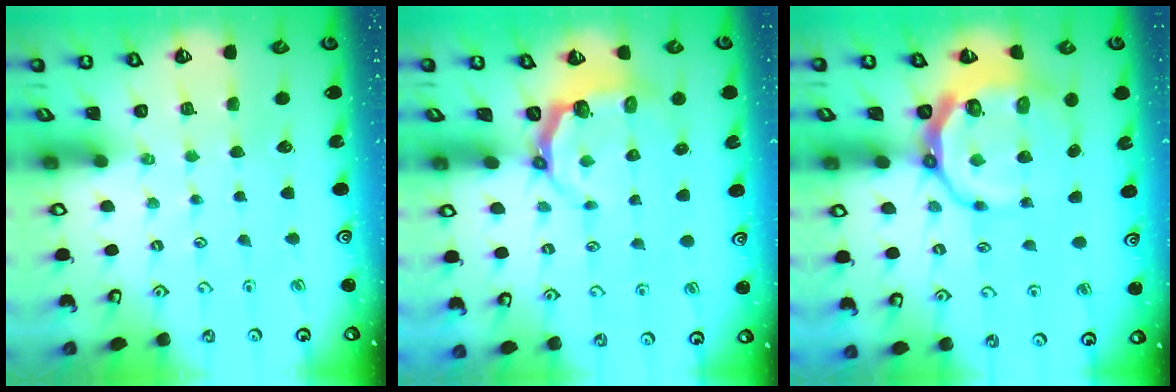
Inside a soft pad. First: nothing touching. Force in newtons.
{"total": 4.1, "press": 3.0, "slide": 2.9}
{"total": 11.5, "press": 10.7, "slide": 4.2}